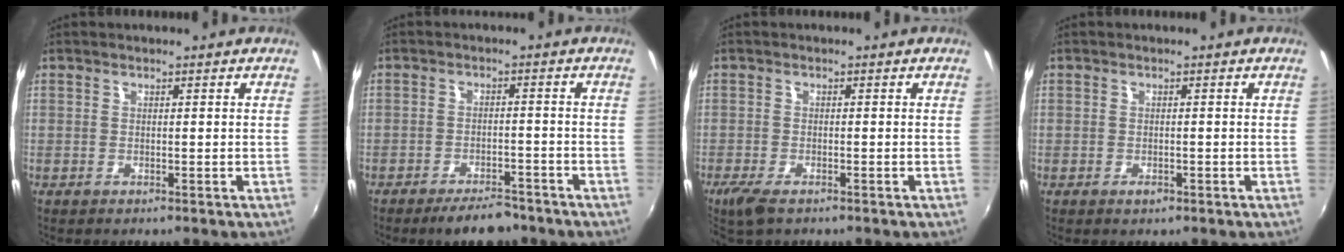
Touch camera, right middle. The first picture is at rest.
{"total": 6.7, "force": [-5.6, 2.2, 3.1], "torque": [-0.069, 0.003, -0.078]}
{"total": 4.0, "force": [-2.8, 1.4, 2.5], "torque": [-0.063, -0.014, -0.054]}
{"total": 1.0, "force": [-0.6, 0.6, 0.5], "torque": [-0.008, -0.001, -0.009]}